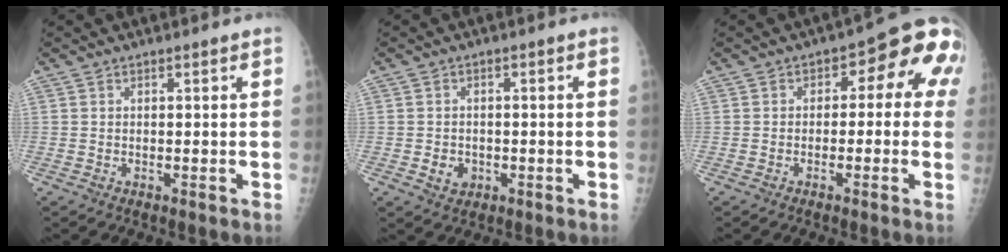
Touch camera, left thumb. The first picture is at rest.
{"total": 3.4, "force": [-0.9, 2.9, 1.5], "torque": [-0.012, 0.004, -0.009]}
{"total": 9.9, "force": [0.8, 5.9, 7.9], "torque": [-0.047, 0.034, -0.005]}